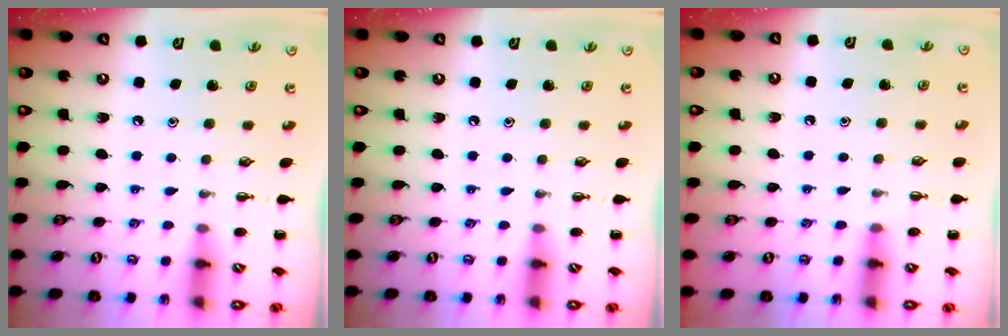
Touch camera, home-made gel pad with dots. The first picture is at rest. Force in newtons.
{"total": 0.0}
{"total": 5.8, "press": 5.5, "slide": 1.7}